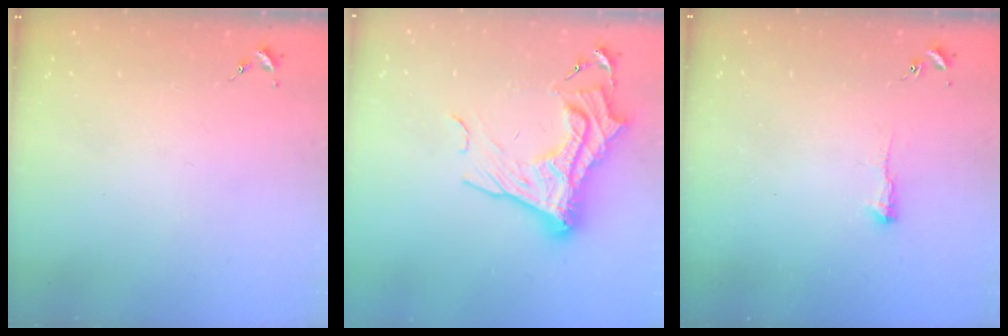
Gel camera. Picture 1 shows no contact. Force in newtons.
{"total": 19.3, "press": 19.2, "slide": 1.7}
{"total": 5.1, "press": 5.0, "slide": 0.9}